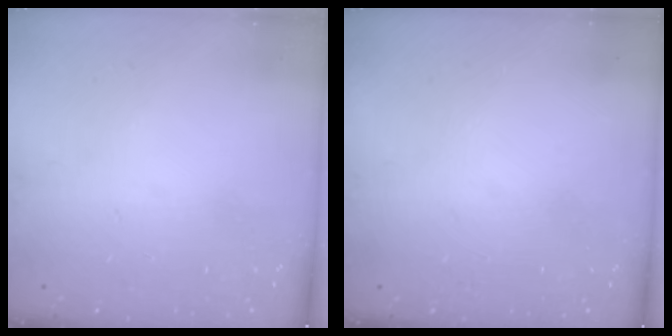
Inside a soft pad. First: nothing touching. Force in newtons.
{"total": 0.0}